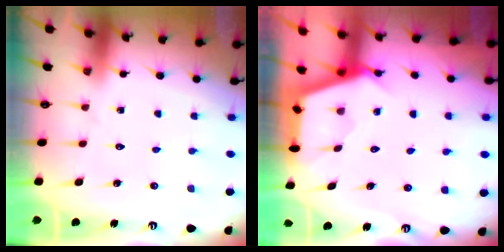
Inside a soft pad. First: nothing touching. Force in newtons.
{"total": 2.6, "press": 2.6, "slide": 0.3}